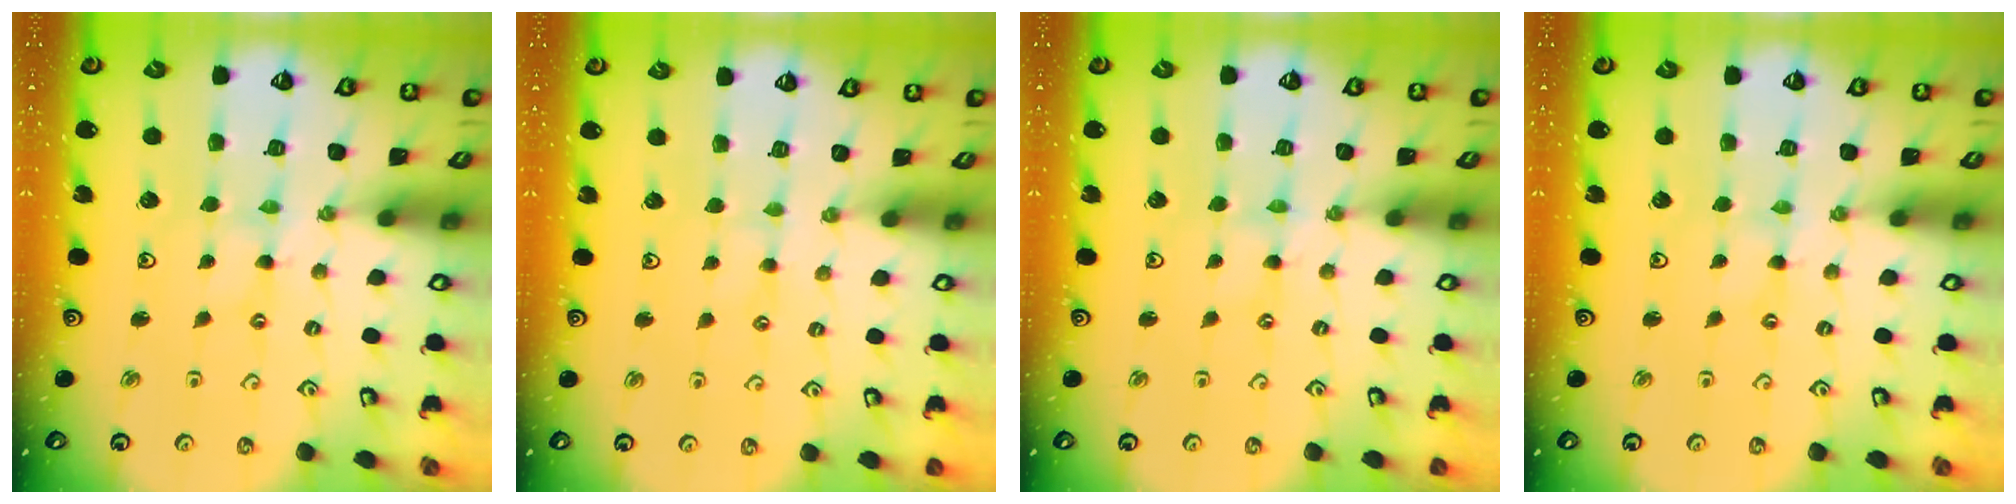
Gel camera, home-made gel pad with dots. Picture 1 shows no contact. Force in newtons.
{"total": 1.8, "press": 1.7, "slide": 0.4}
{"total": 0.0}
{"total": 0.0}